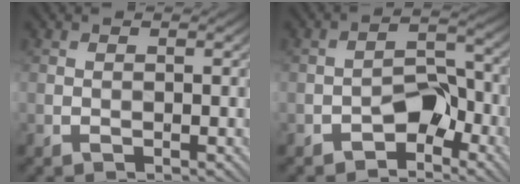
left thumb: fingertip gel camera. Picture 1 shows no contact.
{"total": 4.5, "force": [-3.0, 2.2, 2.5], "torque": [-0.035, 0.014, -0.051]}